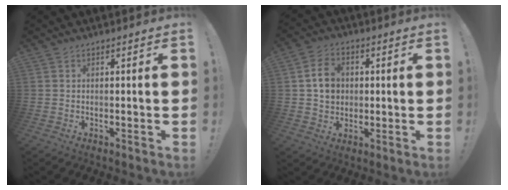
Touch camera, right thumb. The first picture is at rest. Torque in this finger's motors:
{"motor_torque": [-0.20, 0.32, -0.36, 0.18, -0.06]}